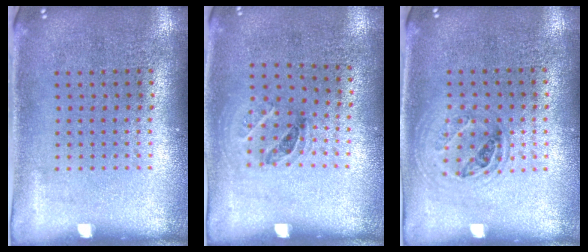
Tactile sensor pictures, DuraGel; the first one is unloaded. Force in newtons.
{"total": 1.1, "press": 0.7, "slide": 0.9}
{"total": 1.0, "press": 0.9, "slide": 0.3}